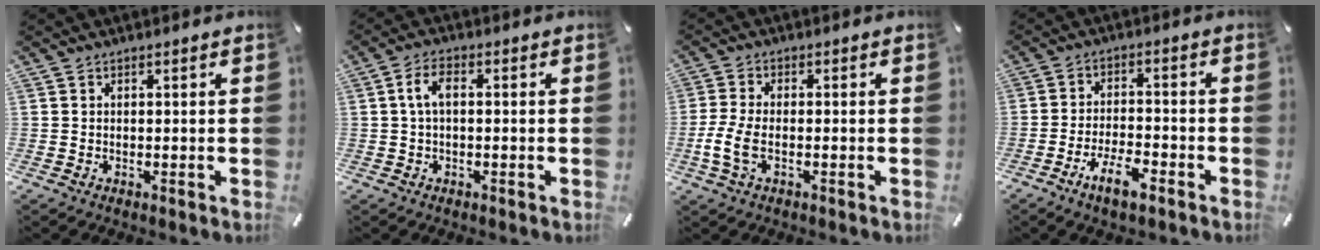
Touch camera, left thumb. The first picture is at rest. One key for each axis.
{"total": 4.5, "fx": 0.2, "fy": 2.1, "fz": 4.0, "tx": -0.083, "ty": 0.009, "tz": 0.002}
{"total": 6.3, "fx": -1.7, "fy": 2.8, "fz": 5.4, "tx": -0.122, "ty": -0.006, "tz": -0.032}
{"total": 7.5, "fx": -4.8, "fy": 2.8, "fz": 5.0, "tx": -0.094, "ty": 0.018, "tz": -0.086}